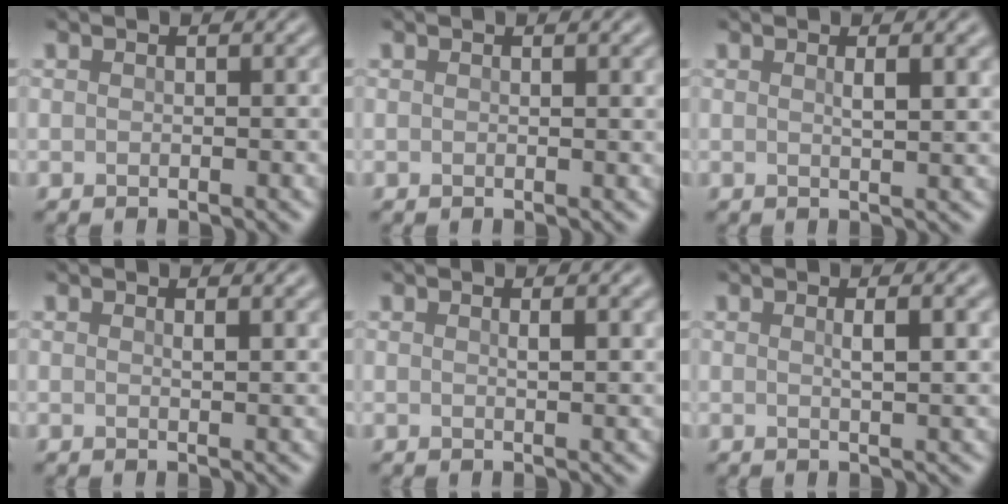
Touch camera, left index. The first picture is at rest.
{"total": 1.1, "force": [0.4, 0.3, 0.9], "torque": [-0.006, 0.002, 0.005]}
{"total": 2.7, "force": [0.9, 0.7, 2.5], "torque": [-0.026, 0.004, 0.012]}
{"total": 1.5, "force": [0.8, 0.4, 1.2], "torque": [-0.011, 0.001, 0.009]}
{"total": 2.0, "force": [0.7, 0.6, 1.8], "torque": [-0.017, 0.003, 0.008]}
{"total": 3.3, "force": [0.9, 0.9, 3.1], "torque": [-0.036, 0.005, 0.011]}